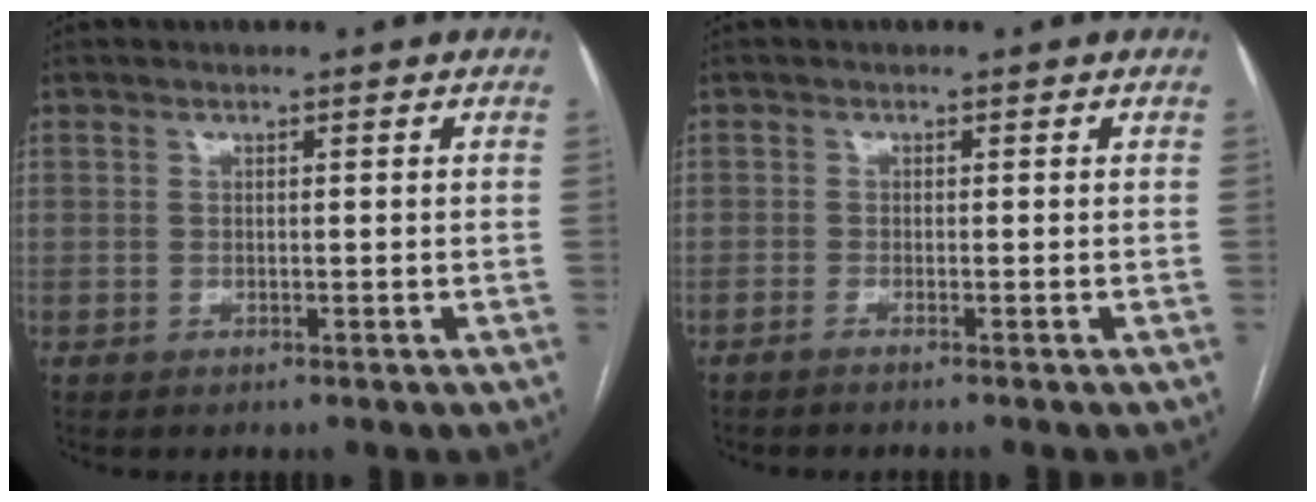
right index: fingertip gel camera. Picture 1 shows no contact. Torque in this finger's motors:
{"motor_torque": [-0.14, -0.13, 0.12, 0.01]}